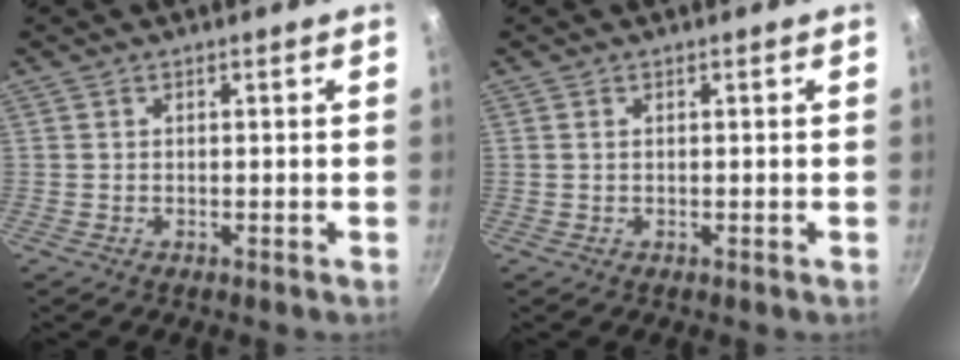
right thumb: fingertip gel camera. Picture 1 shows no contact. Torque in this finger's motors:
{"motor_torque": [0.36, 0.10, 0.39, -0.17, 0.01]}